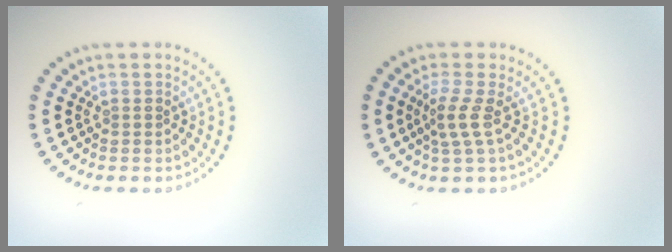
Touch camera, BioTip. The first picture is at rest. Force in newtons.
{"total": 2.1, "press": 1.5, "slide": 1.5}